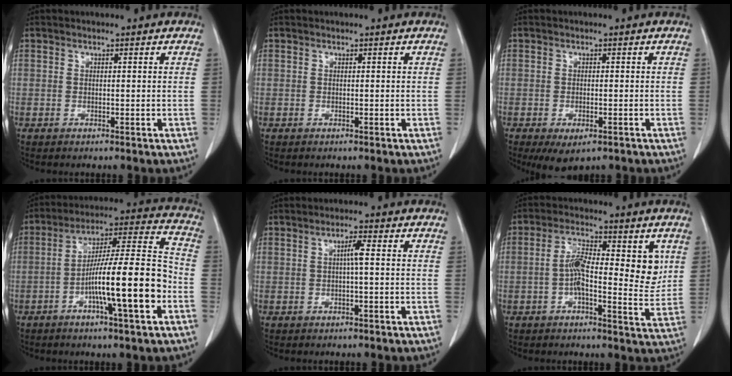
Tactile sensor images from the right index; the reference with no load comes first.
{"total": 0.0}
{"total": 4.9, "force": [-2.9, 2.1, 3.3], "torque": [-0.051, -0.010, -0.039]}
{"total": 16.0, "force": [-5.1, 0.9, 15.2], "torque": [-0.252, 0.009, -0.084]}
{"total": 2.1, "force": [0.2, 0.1, 2.1], "torque": [-0.038, 0.004, 0.002]}
{"total": 10.2, "force": [1.3, 3.4, 9.5], "torque": [-0.151, 0.010, 0.013]}